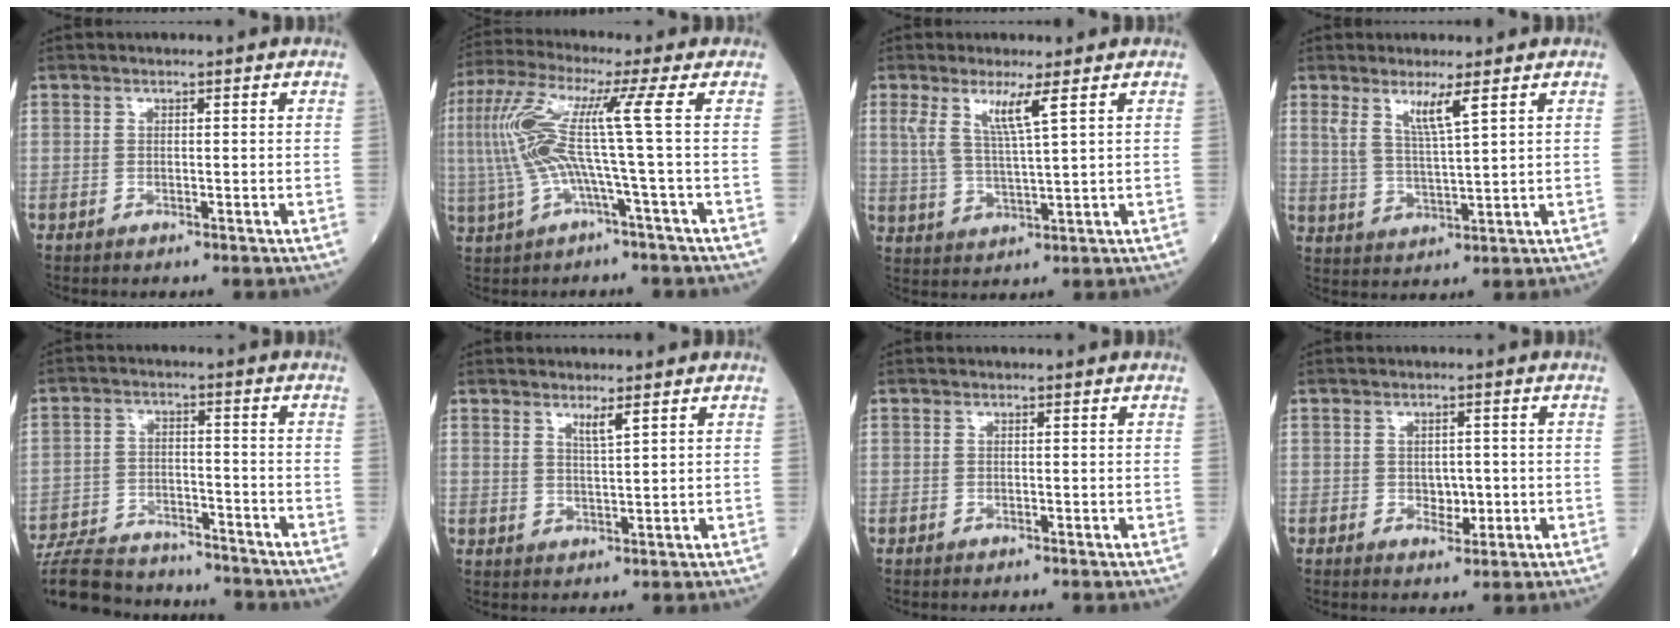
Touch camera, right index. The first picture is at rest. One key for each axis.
{"total": 10.1, "fx": 0.2, "fy": -1.2, "fz": 10.0, "tx": -0.223, "ty": 0.021, "tz": 0.003}
{"total": 5.6, "fx": 2.8, "fy": -0.2, "fz": 4.9, "tx": -0.102, "ty": -0.004, "tz": 0.058}
{"total": 5.1, "fx": 2.9, "fy": 0.1, "fz": 4.1, "tx": -0.084, "ty": -0.008, "tz": 0.060}
{"total": 17.4, "fx": -15.8, "fy": 4.9, "fz": 5.5, "tx": -0.136, "ty": 0.001, "tz": -0.243}
{"total": 2.4, "fx": 1.7, "fy": 0.1, "fz": 1.7, "tx": -0.037, "ty": -0.007, "tz": 0.035}
{"total": 0.0}
{"total": 3.1, "fx": -0.5, "fy": 2.0, "fz": 2.4, "tx": -0.032, "ty": 0.000, "tz": 0.000}